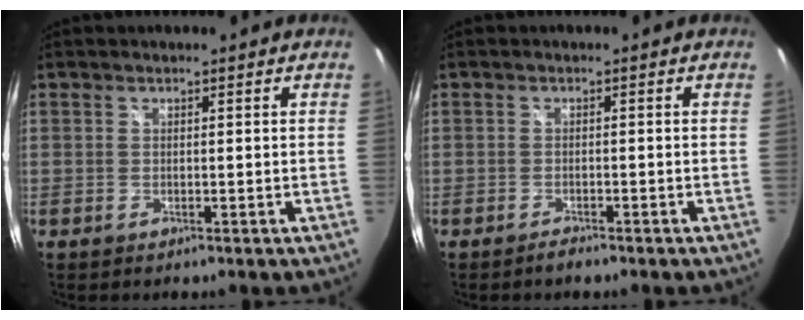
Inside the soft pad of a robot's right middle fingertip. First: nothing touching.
{"total": 1.4, "force": [-1.3, 0.3, 0.5], "torque": [-0.011, -0.003, -0.024]}